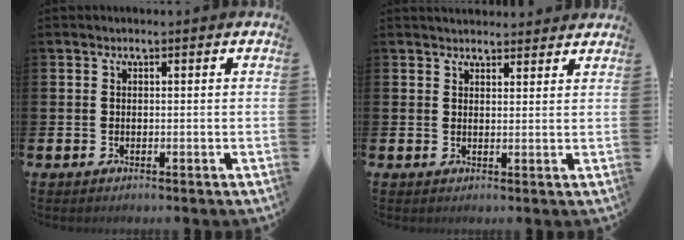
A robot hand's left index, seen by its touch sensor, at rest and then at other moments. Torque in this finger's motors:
{"motor_torque": [0.82, -1.32, -0.09, 0.00]}